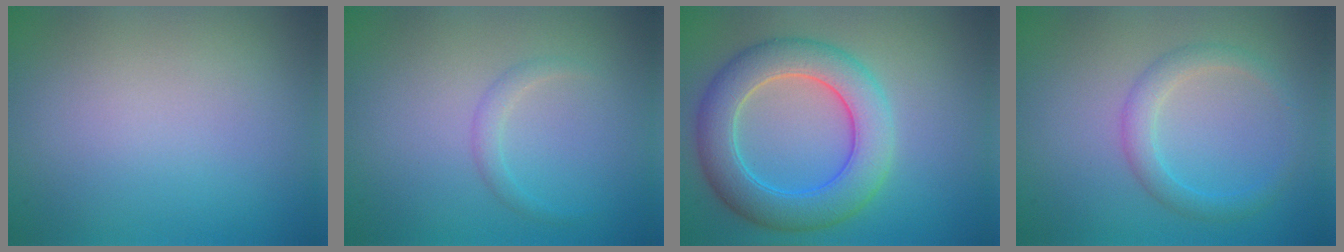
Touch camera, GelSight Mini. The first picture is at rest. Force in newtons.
{"total": 1.1, "press": 1.1, "slide": 0.1}
{"total": 6.9, "press": 6.9, "slide": 0.5}
{"total": 2.4, "press": 2.4, "slide": 0.0}